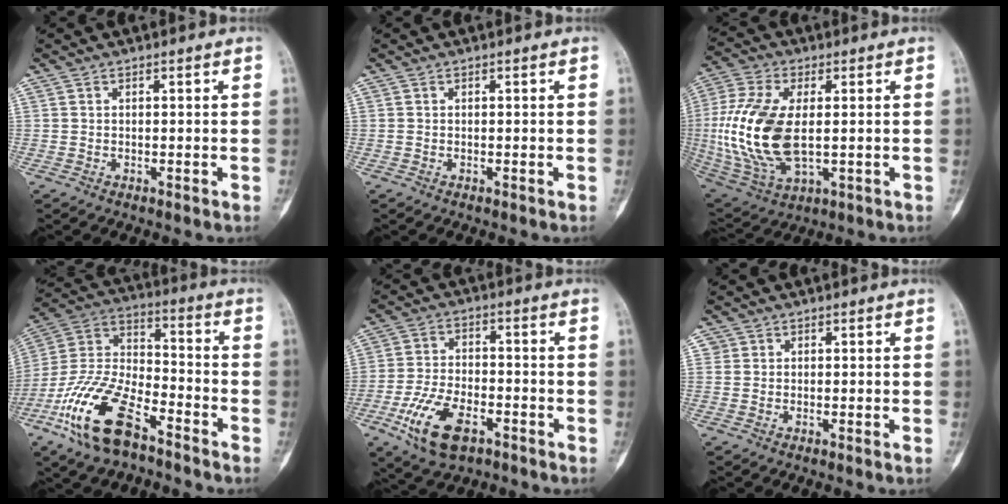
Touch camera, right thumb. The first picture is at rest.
{"total": 0.0}
{"total": 20.2, "force": [0.3, 10.9, 17.0], "torque": [-0.375, -0.012, 0.017]}
{"total": 18.4, "force": [-10.5, 8.1, 12.8], "torque": [-0.256, 0.056, -0.204]}
{"total": 11.8, "force": [-5.7, 6.1, 8.4], "torque": [-0.164, 0.014, -0.101]}
{"total": 0.8, "force": [0.2, 0.8, 0.1], "torque": [0.006, 0.001, 0.002]}